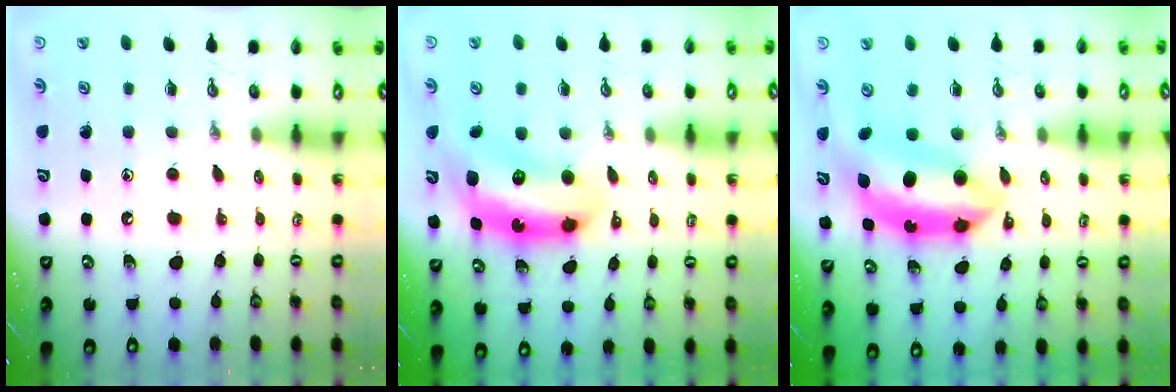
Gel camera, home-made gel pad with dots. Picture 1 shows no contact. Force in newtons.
{"total": 8.2, "press": 8.1, "slide": 0.4}
{"total": 9.6, "press": 9.5, "slide": 0.8}